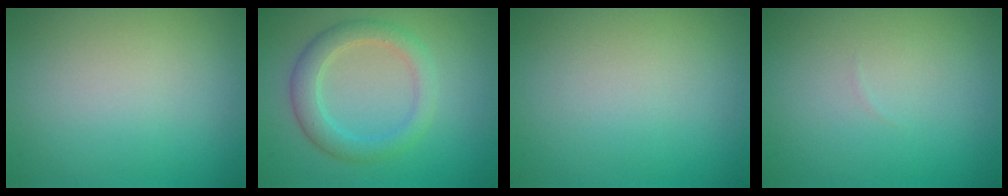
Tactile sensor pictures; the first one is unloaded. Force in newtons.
{"total": 3.3, "press": 3.3, "slide": 0.1}
{"total": 0.0}
{"total": 0.0}